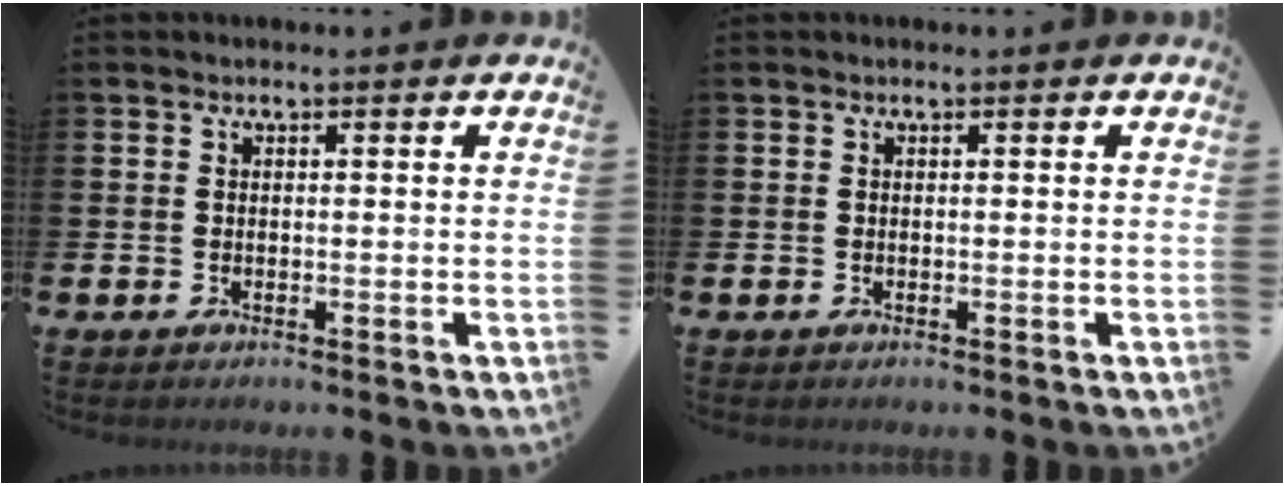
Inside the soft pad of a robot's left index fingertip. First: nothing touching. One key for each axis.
{"total": 0.0}